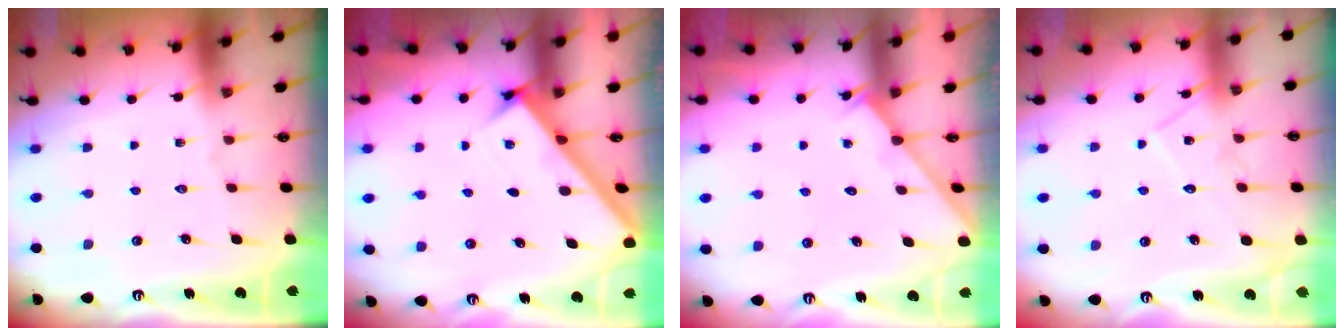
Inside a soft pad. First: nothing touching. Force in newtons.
{"total": 2.6, "press": 2.6, "slide": 0.3}
{"total": 2.0, "press": 2.0, "slide": 0.2}
{"total": 10.2, "press": 10.2, "slide": 0.7}